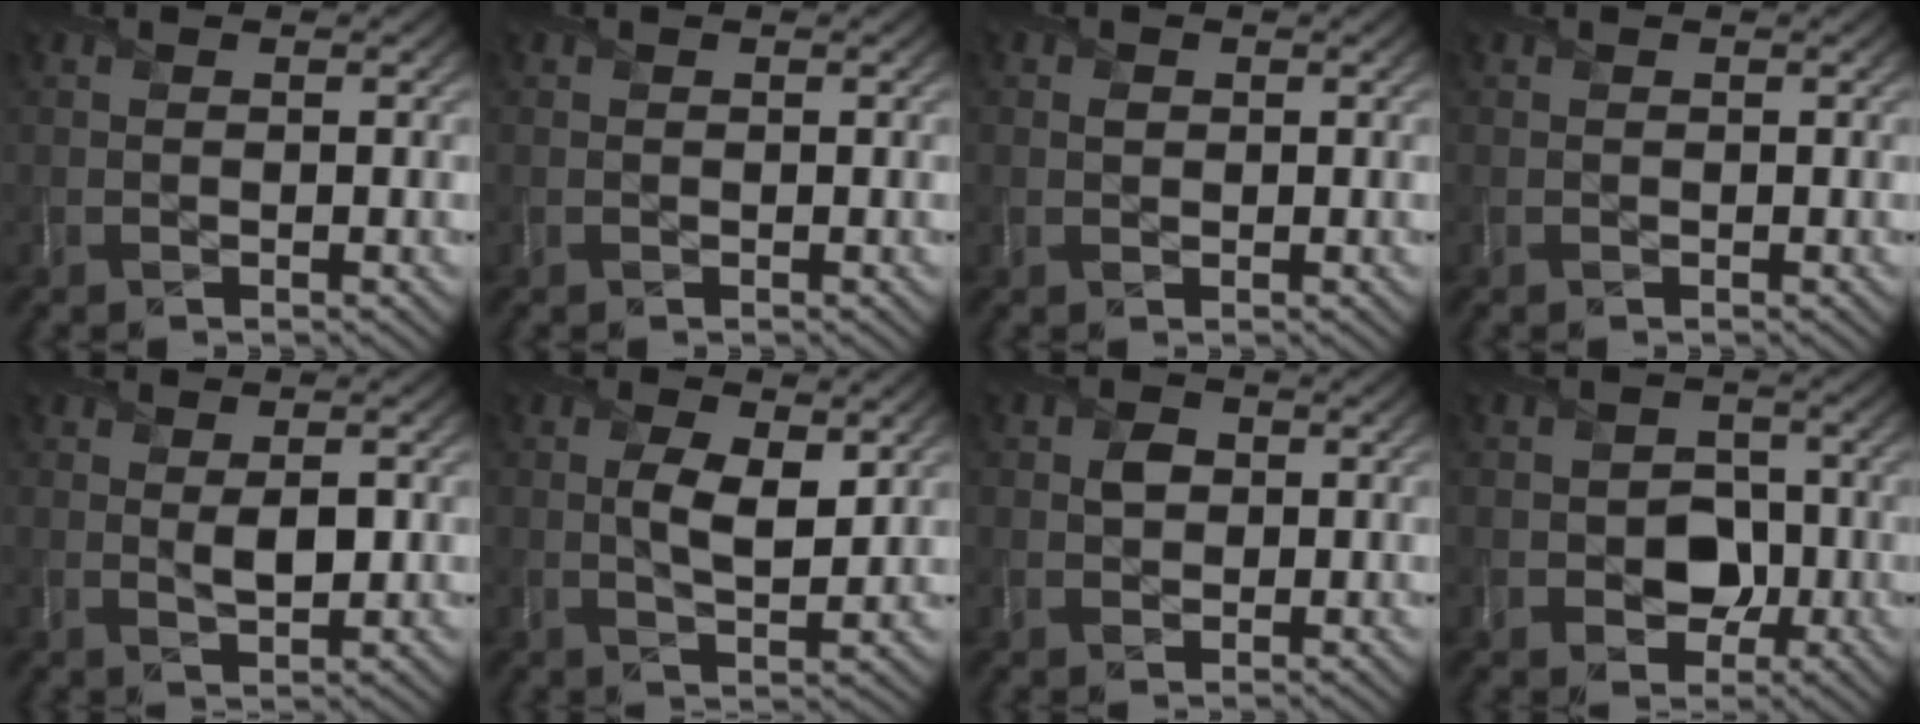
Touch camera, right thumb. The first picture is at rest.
{"total": 0.0}
{"total": 0.8, "force": [0.2, 0.7, 0.3], "torque": [-0.005, -0.003, 0.000]}
{"total": 0.0}
{"total": 2.6, "force": [0.5, 1.3, 2.2], "torque": [-0.045, -0.006, 0.009]}
{"total": 5.0, "force": [1.0, 2.3, 4.3], "torque": [-0.089, -0.008, 0.021]}
{"total": 2.3, "force": [0.3, 1.9, 1.2], "torque": [-0.026, -0.001, -0.001]}
{"total": 4.5, "force": [-1.1, 3.8, 2.2], "torque": [-0.033, -0.007, -0.026]}